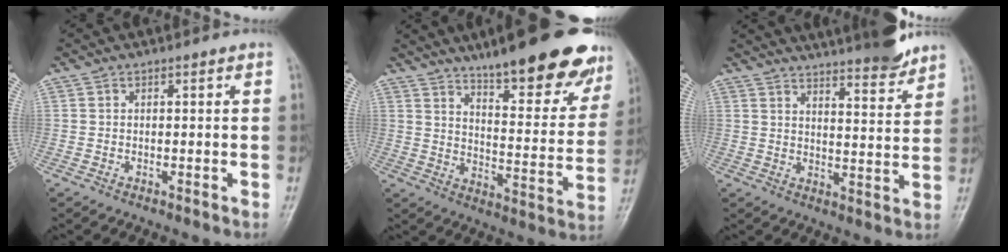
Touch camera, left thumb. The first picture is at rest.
{"total": 24.6, "force": [17.7, 6.5, 15.8], "torque": [-0.173, -0.076, 0.243]}
{"total": 15.7, "force": [13.7, 2.6, 7.1], "torque": [-0.080, -0.068, 0.185]}